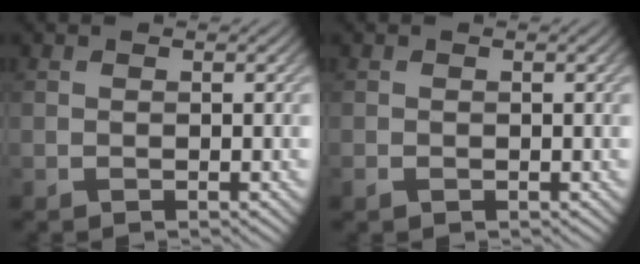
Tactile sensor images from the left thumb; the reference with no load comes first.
{"total": 1.0, "force": [-0.5, 0.7, 0.6], "torque": [-0.016, -0.007, -0.008]}